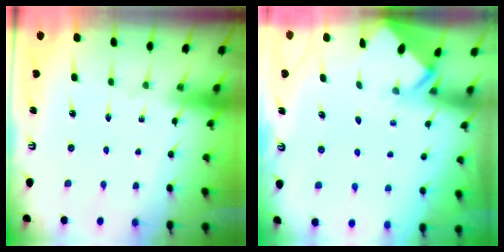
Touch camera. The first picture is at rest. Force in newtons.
{"total": 2.0, "press": 2.0, "slide": 0.2}